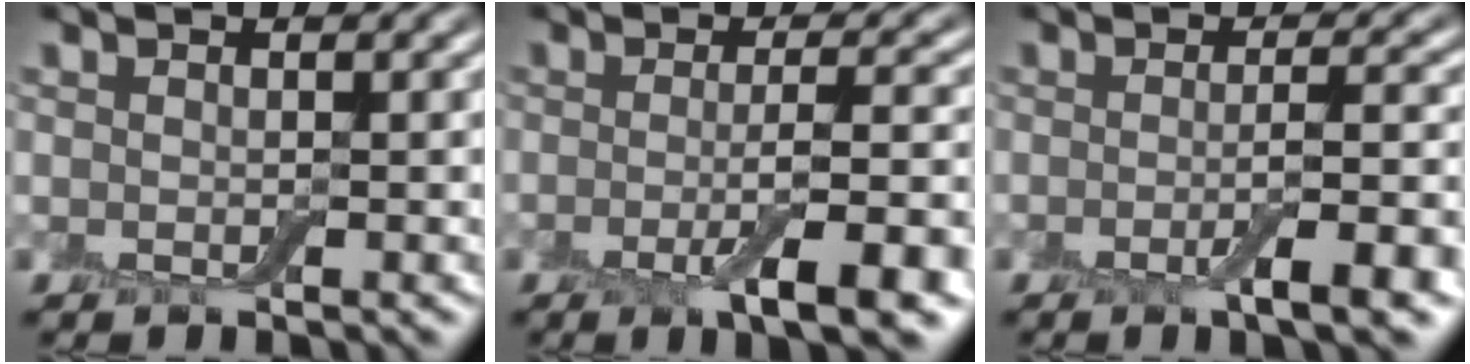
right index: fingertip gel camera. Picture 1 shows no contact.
{"total": 6.7, "force": [-2.3, 1.4, 6.2], "torque": [-0.092, -0.001, -0.040]}
{"total": 5.0, "force": [-1.7, 1.1, 4.6], "torque": [-0.066, 0.002, -0.031]}